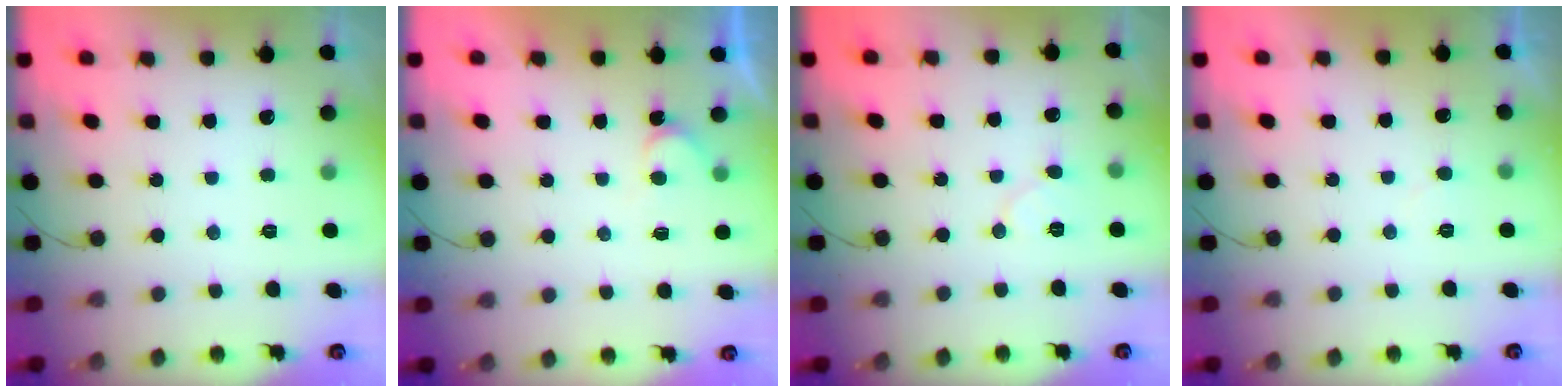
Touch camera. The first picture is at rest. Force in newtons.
{"total": 3.9, "press": 3.9, "slide": 0.2}
{"total": 5.6, "press": 5.6, "slide": 0.7}
{"total": 3.8, "press": 3.7, "slide": 0.3}